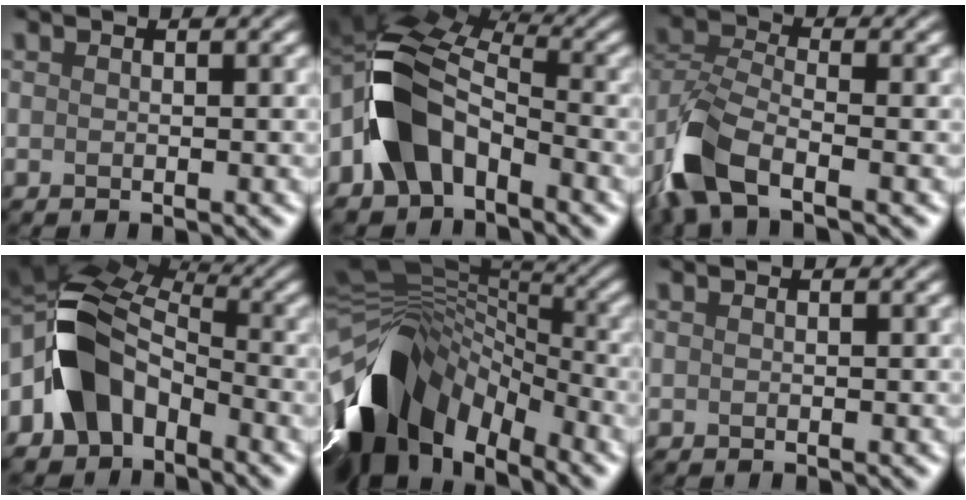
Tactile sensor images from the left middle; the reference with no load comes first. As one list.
[{"total": 6.3, "force": [-2.7, 4.1, 3.9], "torque": [-0.073, 0.008, -0.065]}, {"total": 6.4, "force": [-3.8, 3.3, 4.0], "torque": [-0.096, -0.003, -0.087]}, {"total": 7.1, "force": [-1.8, 5.1, 4.6], "torque": [-0.090, 0.006, -0.046]}, {"total": 12.6, "force": [-6.1, 7.9, 7.8], "torque": [-0.171, 0.005, -0.111]}, {"total": 0.0}]